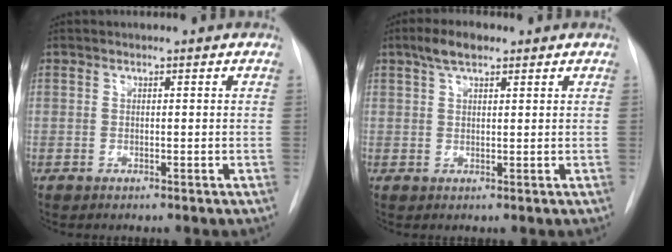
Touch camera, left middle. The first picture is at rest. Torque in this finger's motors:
{"motor_torque": [0.18, -0.15, -0.10, -0.02]}